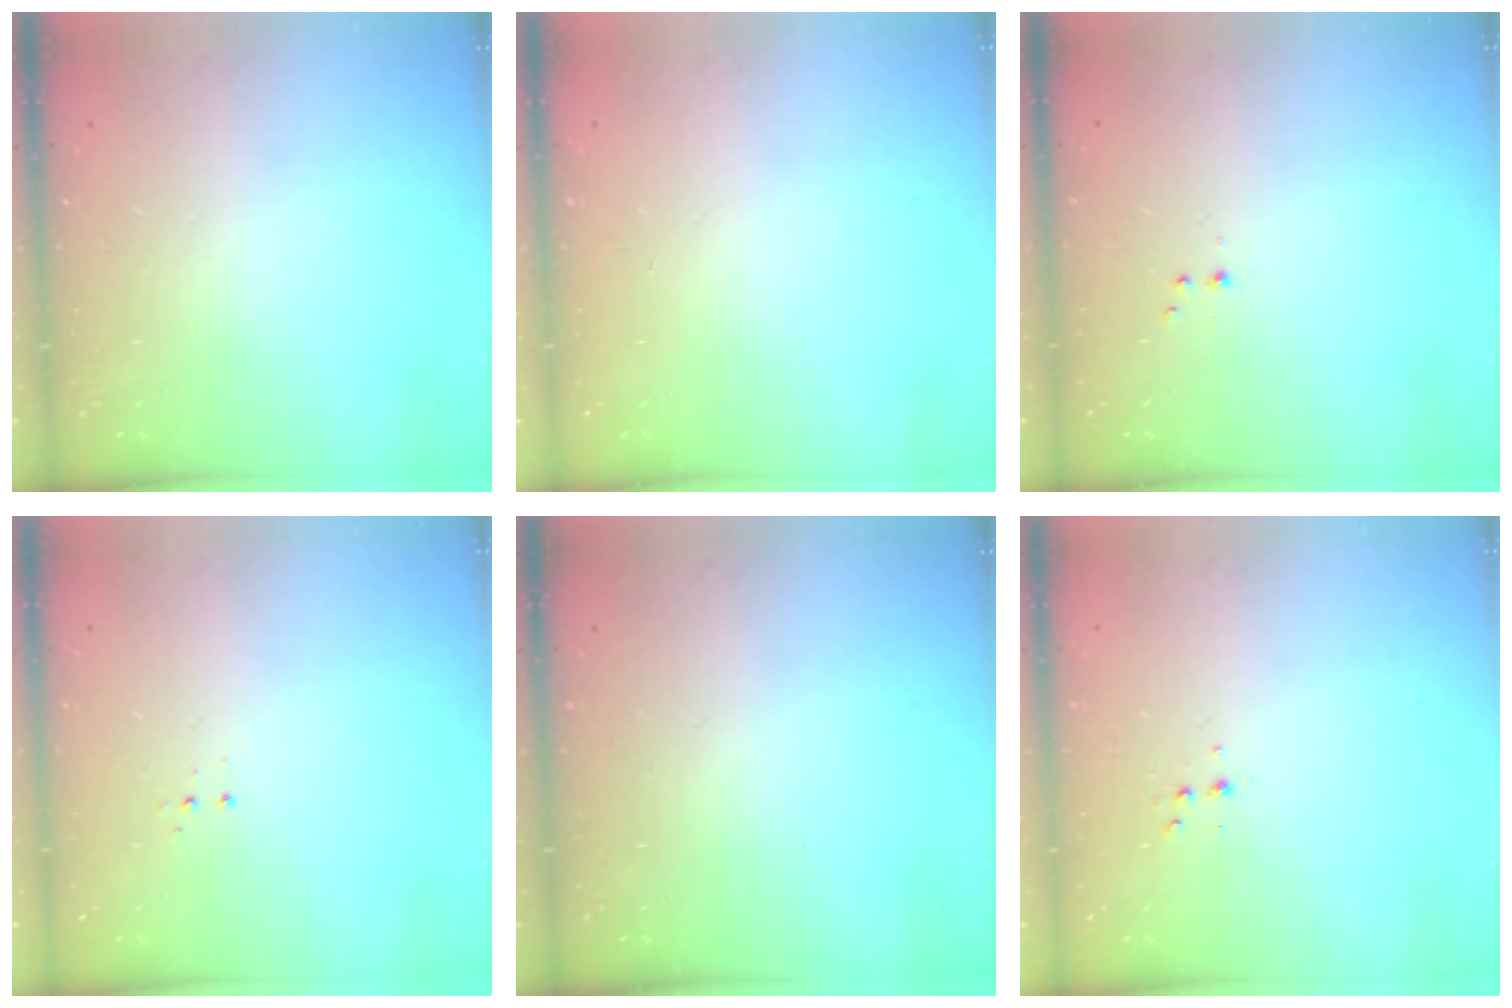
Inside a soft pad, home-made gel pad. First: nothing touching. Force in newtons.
{"total": 0.0}
{"total": 2.2, "press": 1.9, "slide": 1.0}
{"total": 3.4, "press": 3.3, "slide": 0.7}
{"total": 0.0}
{"total": 3.7, "press": 3.5, "slide": 1.1}